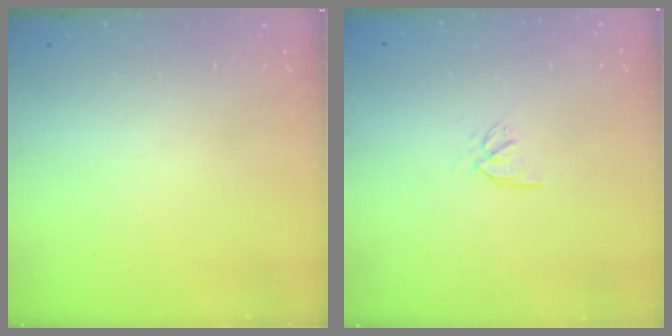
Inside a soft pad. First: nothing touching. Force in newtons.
{"total": 2.1, "press": 2.0, "slide": 0.5}